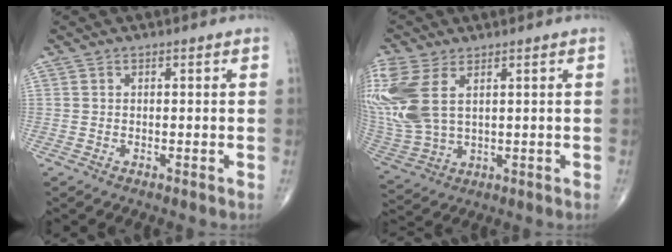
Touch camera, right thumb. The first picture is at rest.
{"total": 16.9, "force": [5.2, 9.8, 12.7], "torque": [-0.334, -0.006, 0.114]}